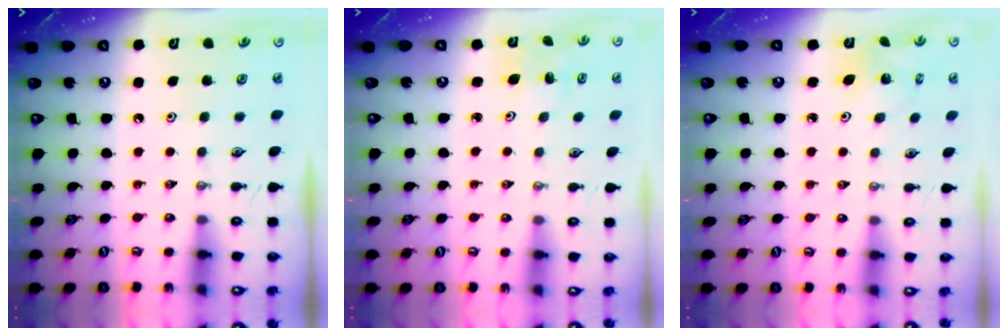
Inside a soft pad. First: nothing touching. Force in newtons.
{"total": 3.6, "press": 3.6, "slide": 0.3}
{"total": 3.6, "press": 3.5, "slide": 0.4}